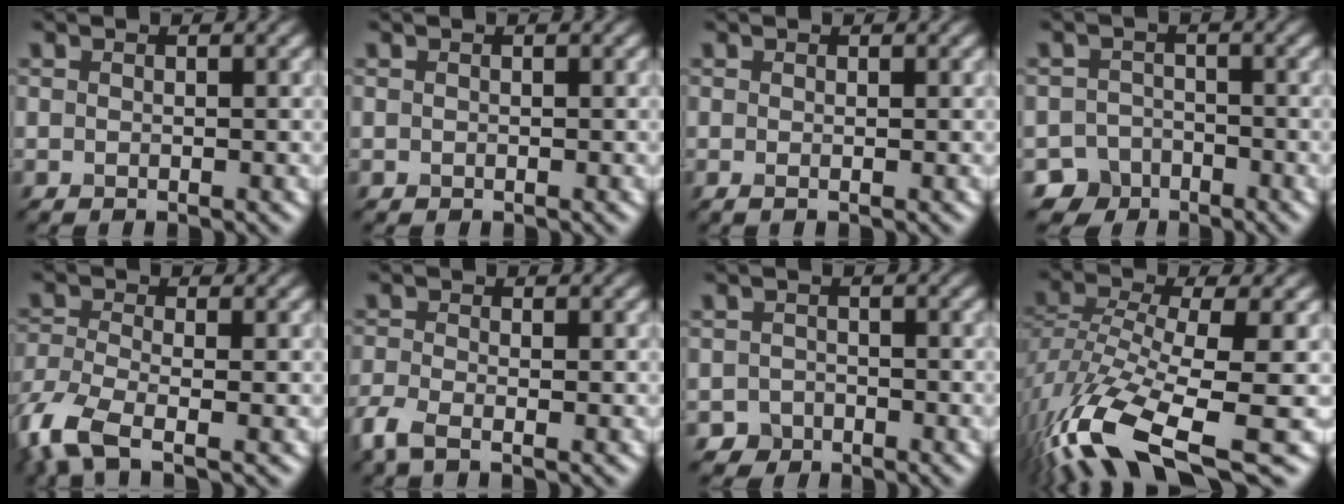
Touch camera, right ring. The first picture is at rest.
{"total": 0.0}
{"total": 0.6, "force": [0.0, 0.2, 0.6], "torque": [-0.008, -0.003, -0.002]}
{"total": 4.0, "force": [-2.9, 2.7, 0.1], "torque": [0.026, 0.002, -0.049]}
{"total": 6.3, "force": [-3.7, 2.5, 4.4], "torque": [-0.114, -0.020, -0.087]}
{"total": 2.7, "force": [-1.8, 0.8, 1.9], "torque": [-0.052, -0.010, -0.049]}
{"total": 1.6, "force": [-1.2, 1.1, -0.1], "torque": [0.010, 0.007, -0.022]}
{"total": 12.6, "force": [-6.4, 4.1, 10.1], "torque": [-0.219, -0.017, -0.107]}